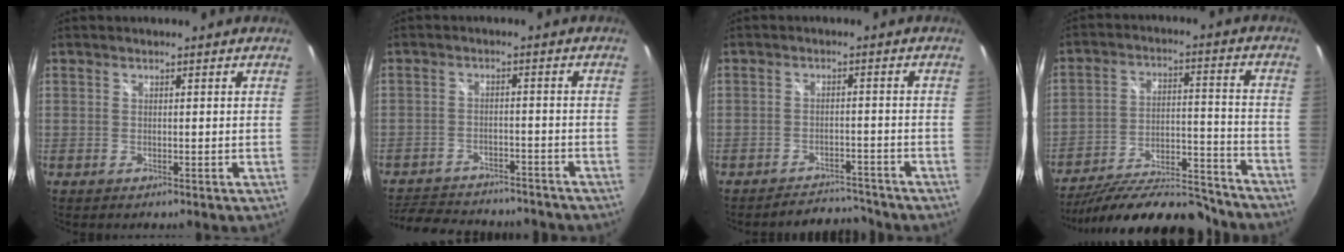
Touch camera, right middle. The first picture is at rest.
{"total": 17.6, "force": [-15.0, 6.1, 6.9], "torque": [-0.150, -0.003, -0.205]}
{"total": 6.2, "force": [-6.1, 1.4, 0.4], "torque": [-0.018, 0.008, -0.085]}
{"total": 22.9, "force": [-20.0, 5.9, 9.4], "torque": [-0.165, -0.007, -0.276]}